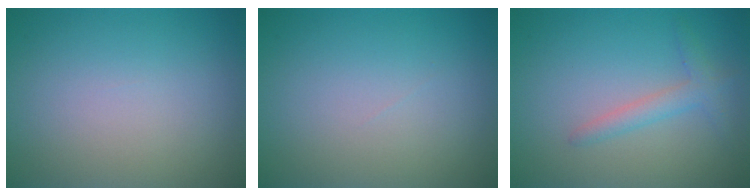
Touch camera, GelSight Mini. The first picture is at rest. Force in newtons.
{"total": 0.0}
{"total": 2.0, "press": 2.0, "slide": 0.1}